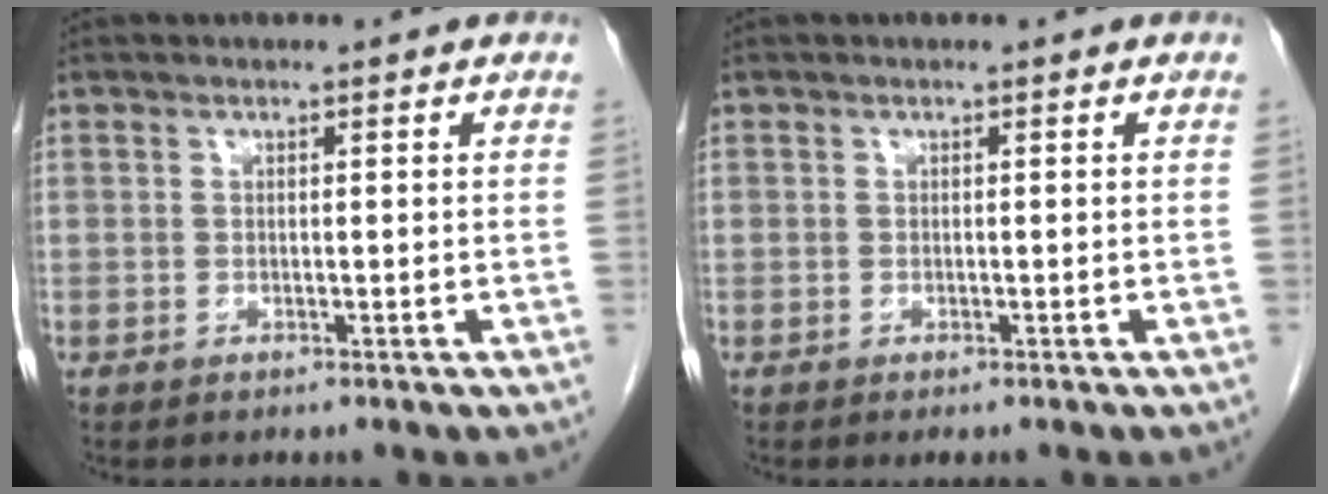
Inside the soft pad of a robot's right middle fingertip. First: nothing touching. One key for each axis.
{"total": 0.9, "fx": -0.7, "fy": 0.4, "fz": 0.5, "tx": -0.005, "ty": -0.001, "tz": -0.005}